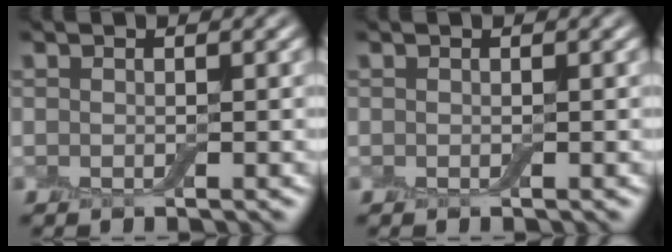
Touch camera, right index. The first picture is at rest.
{"total": 0.0}